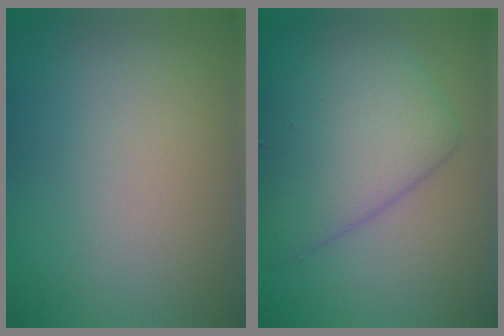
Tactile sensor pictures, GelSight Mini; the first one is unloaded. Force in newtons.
{"total": 6.6, "press": 6.6, "slide": 0.1}